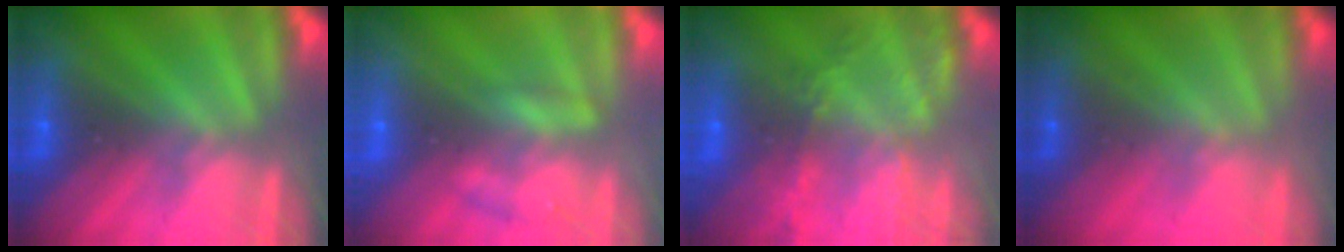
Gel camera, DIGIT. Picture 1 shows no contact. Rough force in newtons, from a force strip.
{"total": 2.3}
{"total": 7.6}
{"total": 1.6}